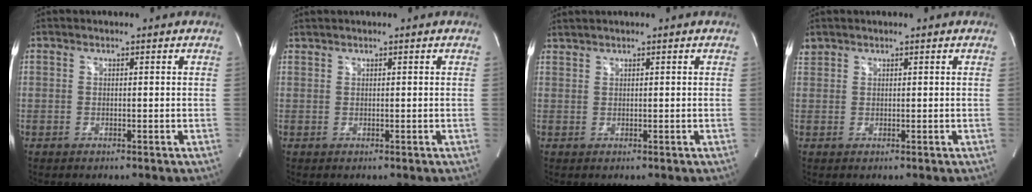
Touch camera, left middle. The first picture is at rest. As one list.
[{"total": 0.6, "force": [0.6, -0.1, 0.1], "torque": [-0.009, 0.009, 0.017]}, {"total": 1.3, "force": [1.2, -0.2, 0.3], "torque": [-0.012, 0.011, 0.031]}, {"total": 1.1, "force": [1.0, 0.5, 0.0], "torque": [-0.004, 0.015, 0.023]}]